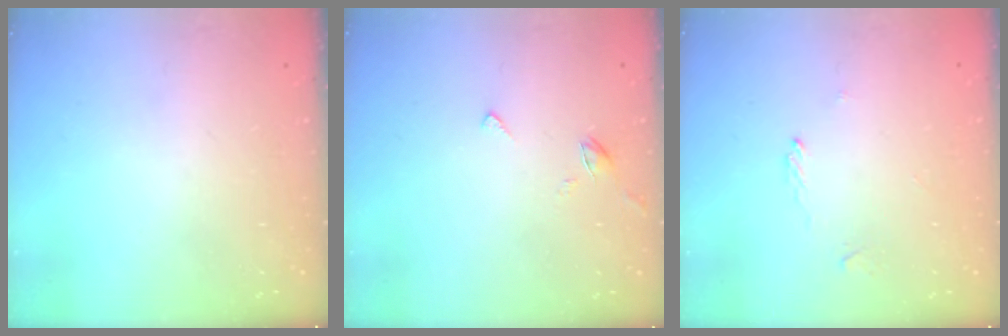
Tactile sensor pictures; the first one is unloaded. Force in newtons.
{"total": 3.1, "press": 3.1, "slide": 0.4}
{"total": 1.9, "press": 1.8, "slide": 0.5}